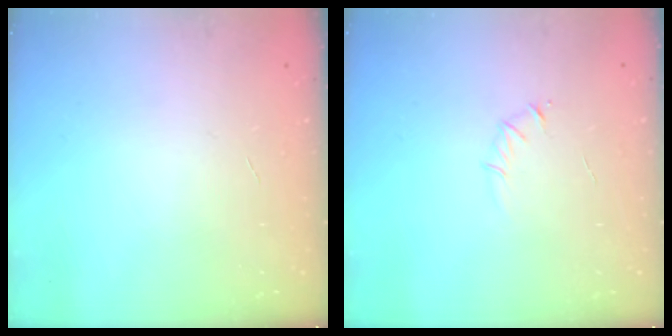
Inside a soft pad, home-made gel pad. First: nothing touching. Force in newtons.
{"total": 2.7, "press": 2.6, "slide": 0.8}